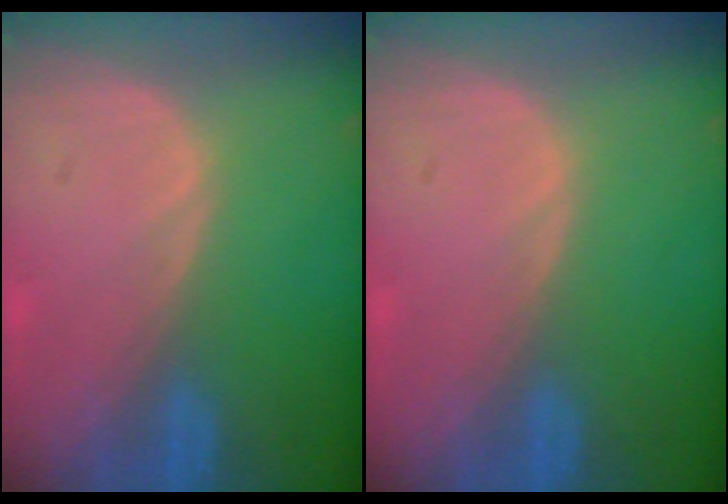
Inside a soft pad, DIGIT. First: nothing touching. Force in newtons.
{"total": 0.0}